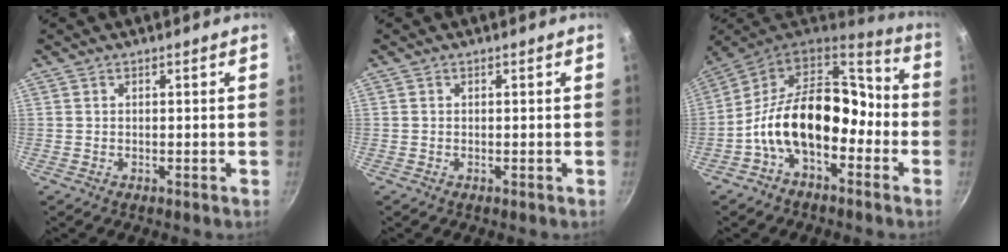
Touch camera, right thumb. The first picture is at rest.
{"total": 0.0}
{"total": 18.4, "force": [-4.7, 11.5, 13.6], "torque": [-0.196, 0.068, -0.102]}